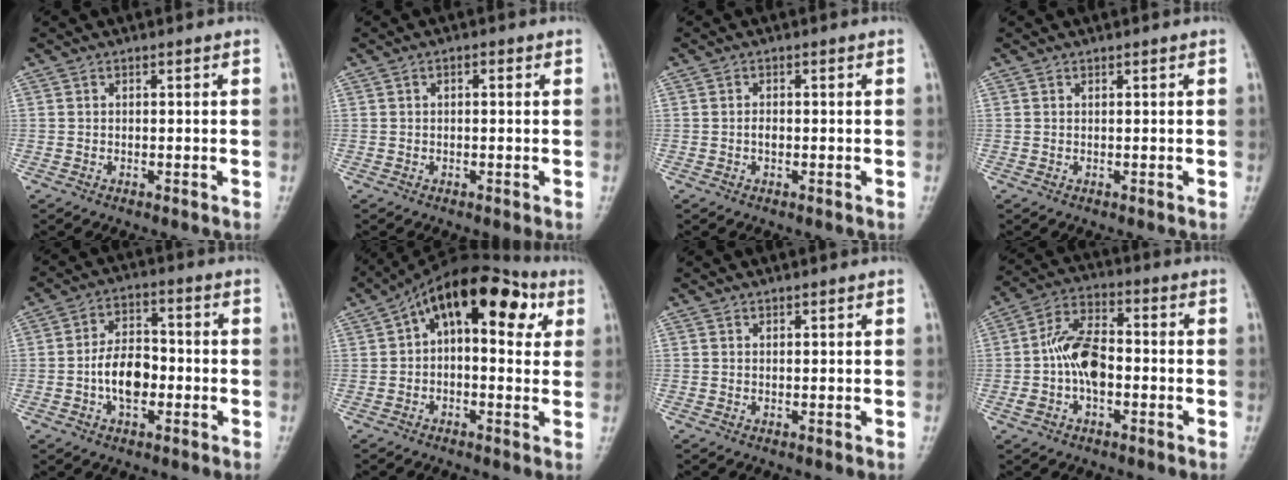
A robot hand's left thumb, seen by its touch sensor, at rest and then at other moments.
{"total": 1.2, "force": [0.3, 0.7, 0.9], "torque": [-0.010, 0.003, 0.002]}
{"total": 0.9, "force": [-0.2, 0.6, 0.7], "torque": [-0.007, 0.001, -0.005]}
{"total": 0.0}
{"total": 8.2, "force": [-1.9, 5.0, 6.2], "torque": [-0.090, 0.019, -0.042]}
{"total": 15.4, "force": [4.6, 8.2, 12.2], "torque": [-0.141, 0.035, 0.058]}
{"total": 0.6, "force": [0.5, 0.2, 0.1], "torque": [-0.003, -0.004, 0.009]}
{"total": 10.2, "force": [-1.2, 5.8, 8.3], "torque": [-0.149, 0.031, -0.031]}